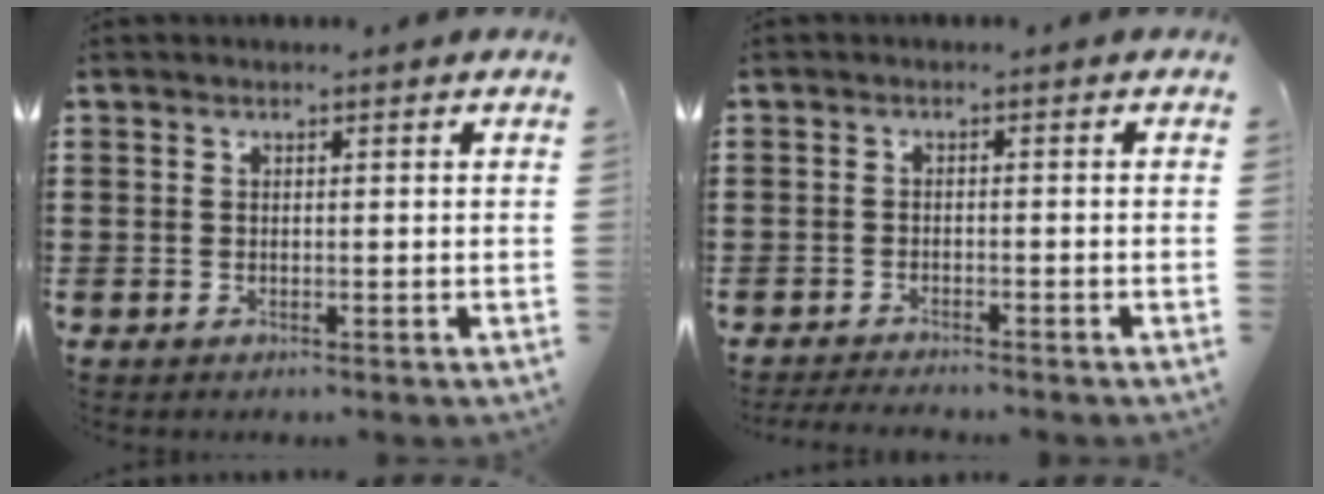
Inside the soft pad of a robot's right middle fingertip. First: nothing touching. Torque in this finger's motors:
{"motor_torque": [0.00, 0.00, -0.17, -0.01]}